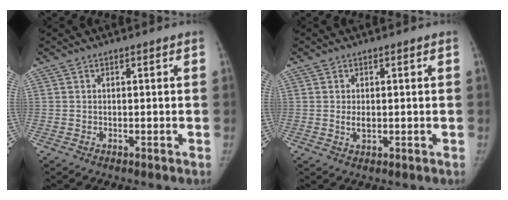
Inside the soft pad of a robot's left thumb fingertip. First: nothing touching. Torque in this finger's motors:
{"motor_torque": [0.06, -0.06, 0.12, -0.09, 0.04]}